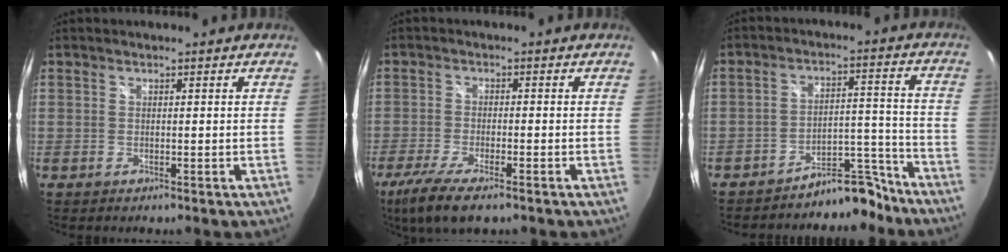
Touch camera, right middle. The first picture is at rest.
{"total": 9.8, "force": [-6.6, 2.4, 6.8], "torque": [-0.159, -0.035, -0.119]}
{"total": 9.4, "force": [-8.7, 3.3, 1.5], "torque": [-0.011, 0.051, -0.121]}